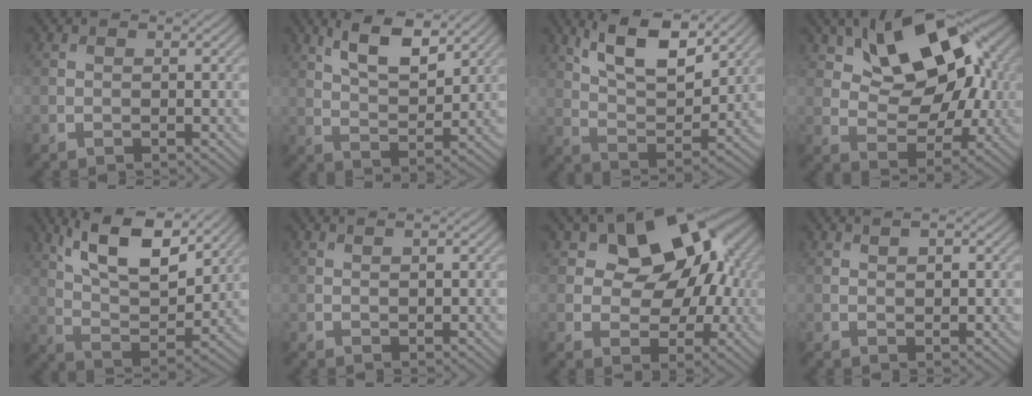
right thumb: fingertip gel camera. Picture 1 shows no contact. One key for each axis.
{"total": 8.4, "fx": 5.2, "fy": 3.0, "fz": 5.9, "tx": -0.112, "ty": -0.005, "tz": 0.100}
{"total": 12.4, "fx": 7.7, "fy": 4.5, "fz": 8.6, "tx": -0.155, "ty": 0.000, "tz": 0.131}
{"total": 14.4, "fx": 5.8, "fy": 8.3, "fz": 10.3, "tx": -0.172, "ty": 0.009, "tz": 0.095}
{"total": 14.2, "fx": 8.6, "fy": 5.2, "fz": 10.1, "tx": -0.187, "ty": 0.001, "tz": 0.143}
{"total": 0.7, "fx": 0.4, "fy": 0.1, "fz": 0.6, "tx": -0.009, "ty": 0.004, "tz": 0.009}
{"total": 12.3, "fx": 3.7, "fy": 8.3, "fz": 8.3, "tx": -0.115, "ty": 0.011, "tz": 0.049}
{"total": 1.7, "fx": 0.8, "fy": 0.6, "fz": 1.4, "tx": -0.023, "ty": 0.000, "tz": 0.018}